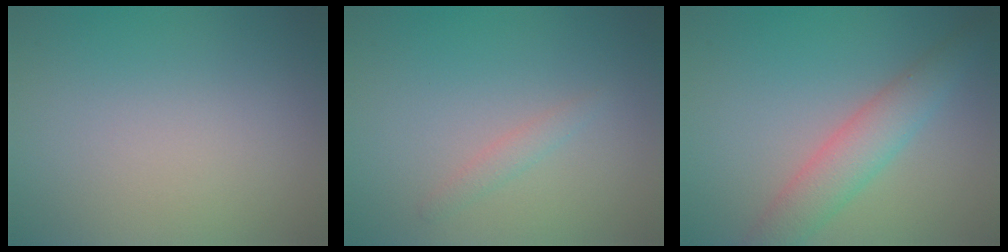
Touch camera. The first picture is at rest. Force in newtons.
{"total": 1.1, "press": 1.1, "slide": 0.2}
{"total": 4.1, "press": 4.1, "slide": 0.1}